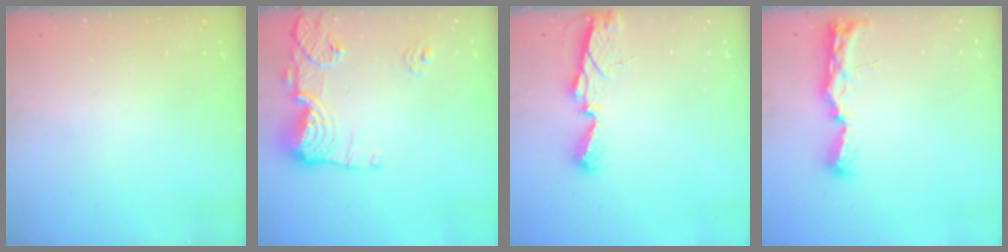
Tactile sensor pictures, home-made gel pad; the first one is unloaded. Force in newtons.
{"total": 15.9, "press": 15.9, "slide": 1.5}
{"total": 6.3, "press": 6.2, "slide": 0.4}
{"total": 8.3, "press": 8.2, "slide": 0.8}